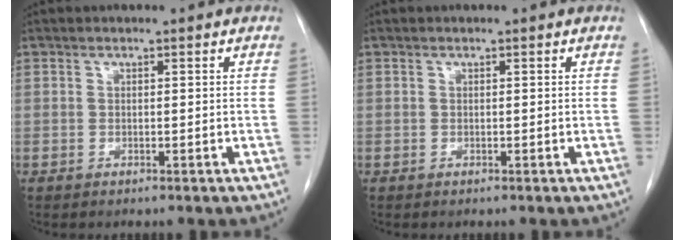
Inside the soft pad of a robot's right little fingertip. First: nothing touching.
{"total": 0.0}